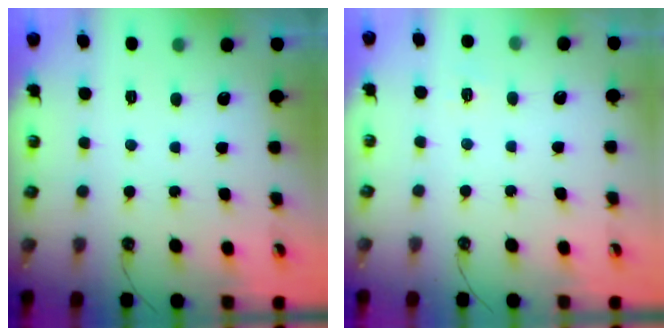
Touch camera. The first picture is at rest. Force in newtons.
{"total": 4.1, "press": 4.0, "slide": 0.4}